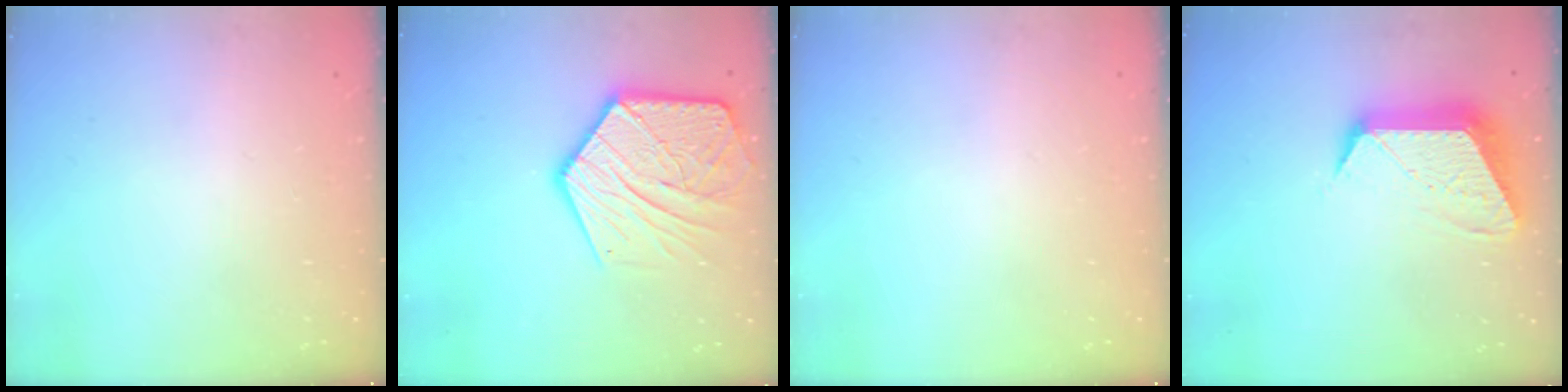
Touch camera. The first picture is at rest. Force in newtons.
{"total": 18.5, "press": 18.4, "slide": 1.4}
{"total": 0.0}
{"total": 12.8, "press": 12.8, "slide": 0.6}